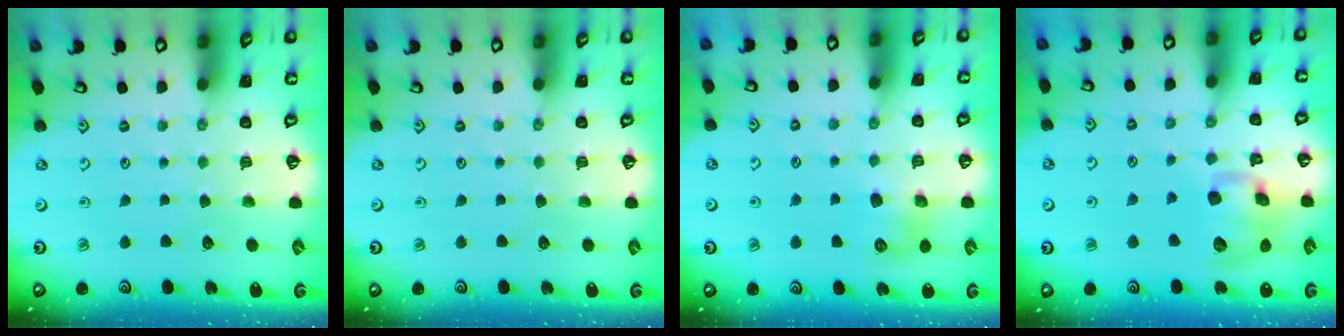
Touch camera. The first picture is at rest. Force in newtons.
{"total": 0.0}
{"total": 8.3, "press": 8.3, "slide": 0.5}
{"total": 11.5, "press": 11.4, "slide": 2.1}